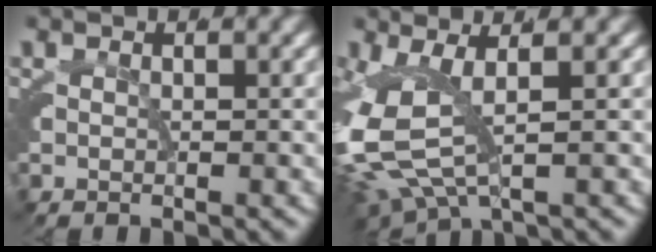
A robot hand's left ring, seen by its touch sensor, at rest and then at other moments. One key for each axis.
{"total": 7.4, "fx": -0.6, "fy": 4.7, "fz": 5.7, "tx": -0.150, "ty": -0.020, "tz": -0.005}